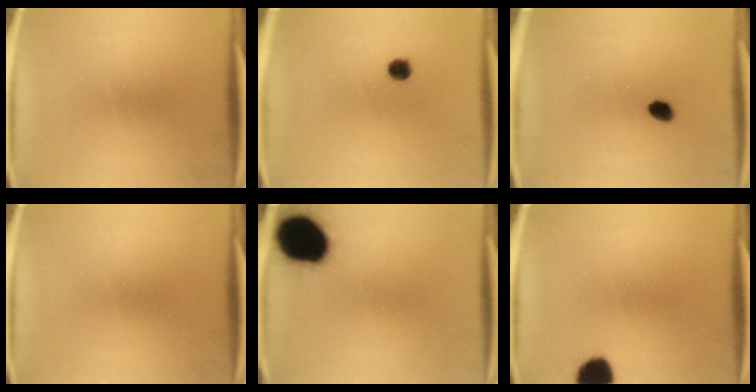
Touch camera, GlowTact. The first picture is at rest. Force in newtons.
{"total": 2.8}
{"total": 2.5}
{"total": 0.0}
{"total": 18.5}
{"total": 8.0}